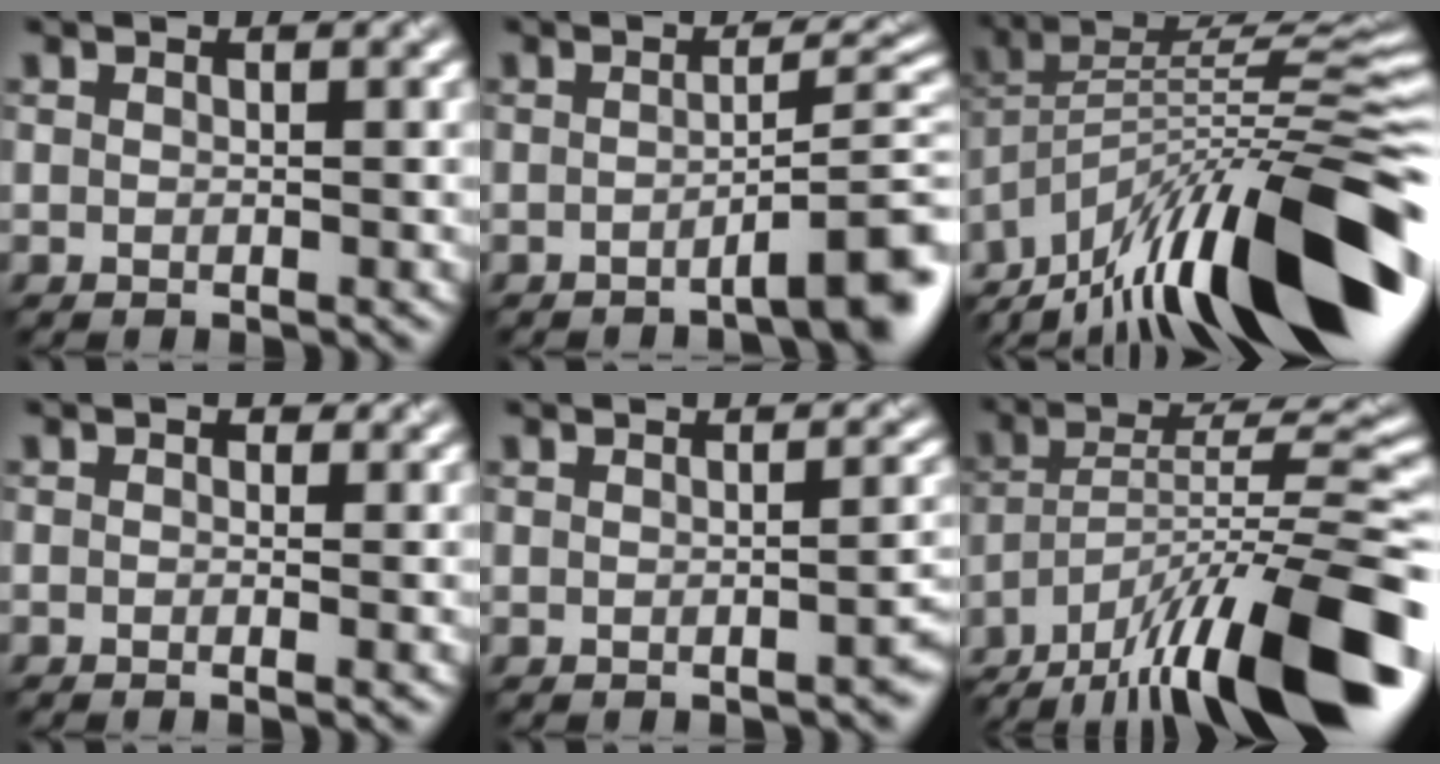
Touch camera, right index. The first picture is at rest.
{"total": 5.4, "force": [-2.7, 0.6, 4.6], "torque": [-0.047, 0.022, -0.044]}
{"total": 17.0, "force": [-10.1, 4.7, 12.8], "torque": [-0.221, 0.035, -0.179]}
{"total": 1.4, "force": [-0.1, 0.8, 1.2], "torque": [-0.004, 0.005, -0.018]}
{"total": 2.6, "force": [-1.1, 0.7, 2.2], "torque": [-0.004, 0.015, -0.012]}
{"total": 16.4, "force": [-11.3, 4.5, 11.1], "torque": [-0.194, 0.017, -0.187]}